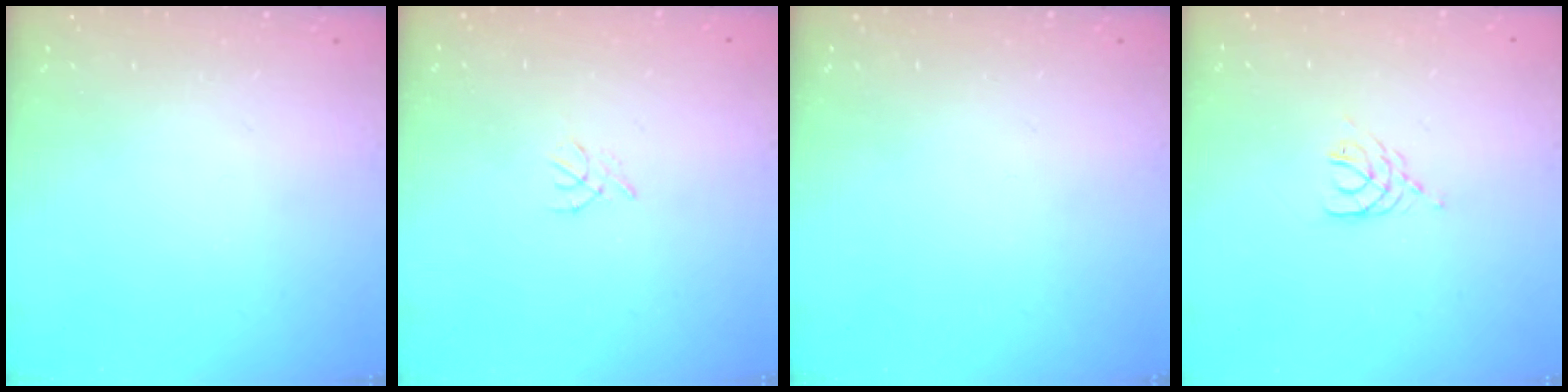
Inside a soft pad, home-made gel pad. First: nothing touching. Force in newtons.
{"total": 0.8, "press": 0.7, "slide": 0.3}
{"total": 0.0}
{"total": 3.0, "press": 3.0, "slide": 0.5}